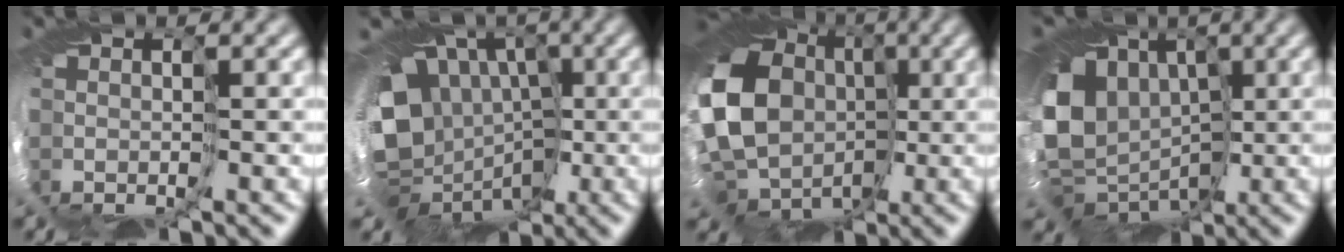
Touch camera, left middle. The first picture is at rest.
{"total": 13.2, "force": [0.2, 11.2, 7.0], "torque": [-0.136, -0.010, 0.023]}
{"total": 19.5, "force": [-0.6, 17.2, 9.1], "torque": [-0.168, -0.005, -0.049]}
{"total": 12.7, "force": [0.8, 10.4, 7.3], "torque": [-0.142, -0.006, 0.023]}